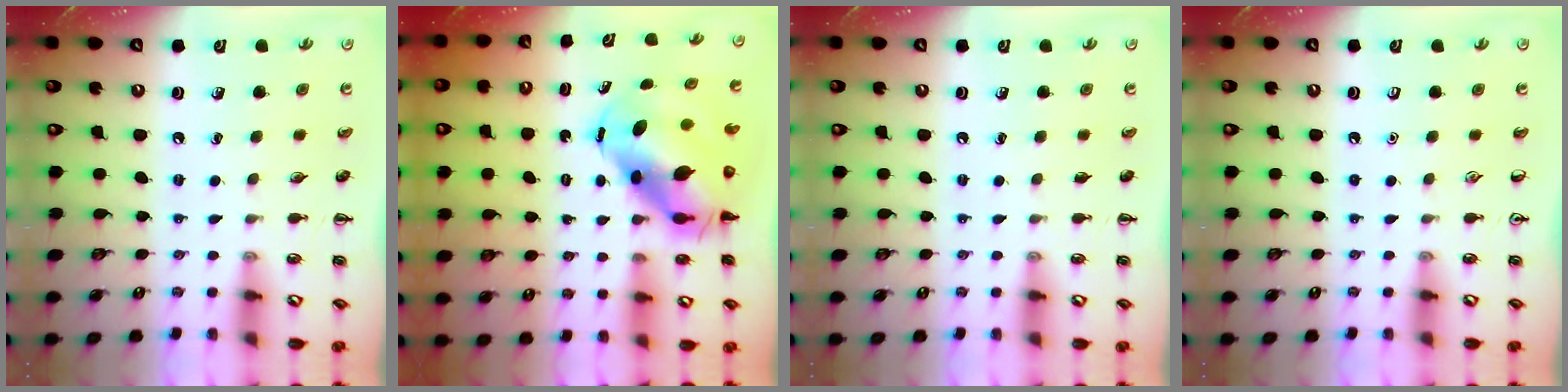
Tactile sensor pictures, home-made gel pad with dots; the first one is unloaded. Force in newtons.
{"total": 10.3, "press": 10.1, "slide": 2.2}
{"total": 0.0}
{"total": 0.0}